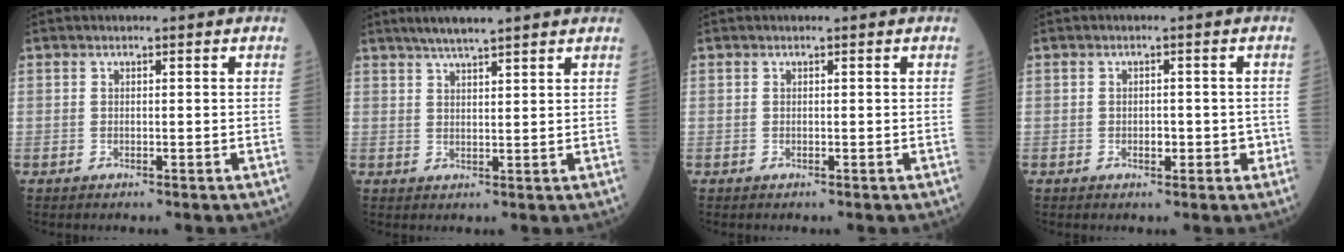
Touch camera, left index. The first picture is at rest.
{"total": 6.0, "force": [5.0, 0.3, 3.4], "torque": [-0.057, 0.025, 0.084]}
{"total": 0.0}
{"total": 2.7, "force": [-0.8, 1.6, 2.0], "torque": [-0.025, 0.006, -0.007]}